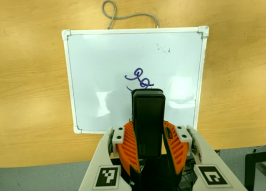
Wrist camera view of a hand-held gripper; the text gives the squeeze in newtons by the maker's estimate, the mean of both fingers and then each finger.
{"total": 8.1, "left": 5.8, "right": 10.5}